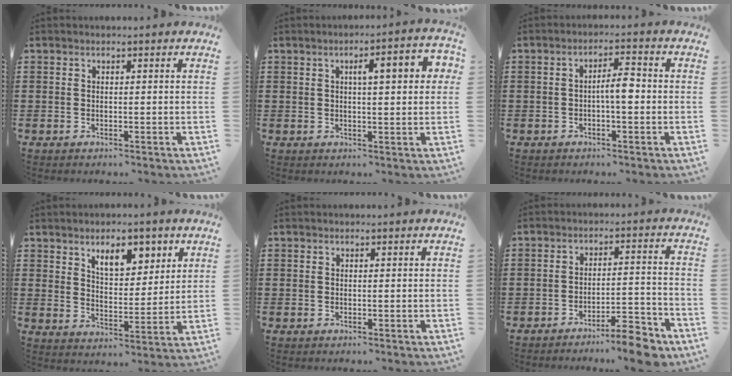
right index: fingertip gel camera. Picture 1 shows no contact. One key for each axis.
{"total": 5.2, "fx": 1.3, "fy": 1.2, "fz": 4.9, "tx": -0.070, "ty": -0.001, "tz": 0.012}
{"total": 3.9, "fx": -0.6, "fy": 1.0, "fz": 3.7, "tx": -0.067, "ty": 0.007, "tz": -0.013}
{"total": 7.0, "fx": 4.3, "fy": 3.4, "fz": 4.2, "tx": -0.067, "ty": -0.004, "tz": 0.071}
{"total": 0.0}
{"total": 7.6, "fx": -6.7, "fy": 1.2, "fz": 3.4, "tx": -0.044, "ty": 0.018, "tz": -0.122}